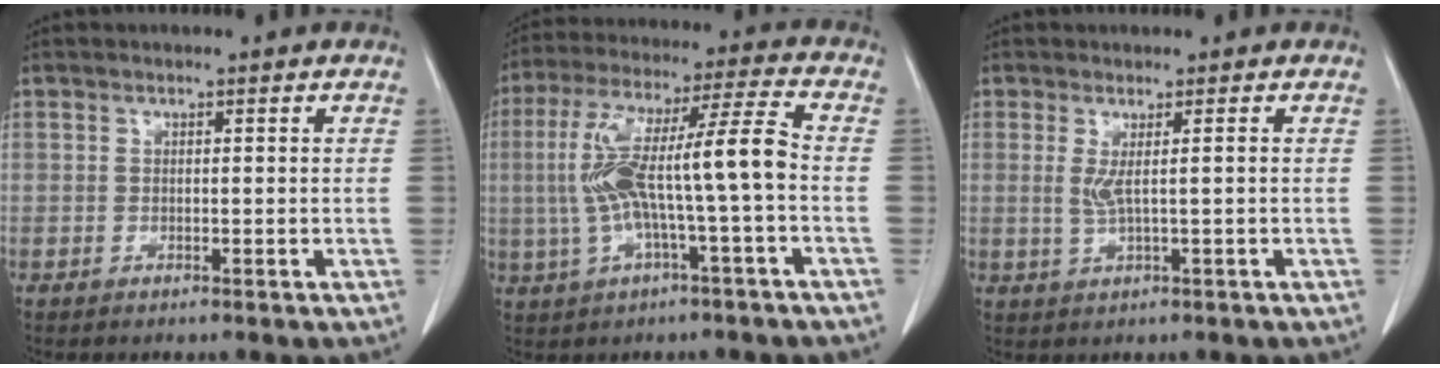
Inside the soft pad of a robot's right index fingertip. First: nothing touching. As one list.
[{"total": 13.6, "force": [-1.3, 1.0, 13.5], "torque": [-0.258, 0.037, -0.021]}, {"total": 2.3, "force": [0.5, -0.3, 2.3], "torque": [-0.051, -0.002, 0.015]}]